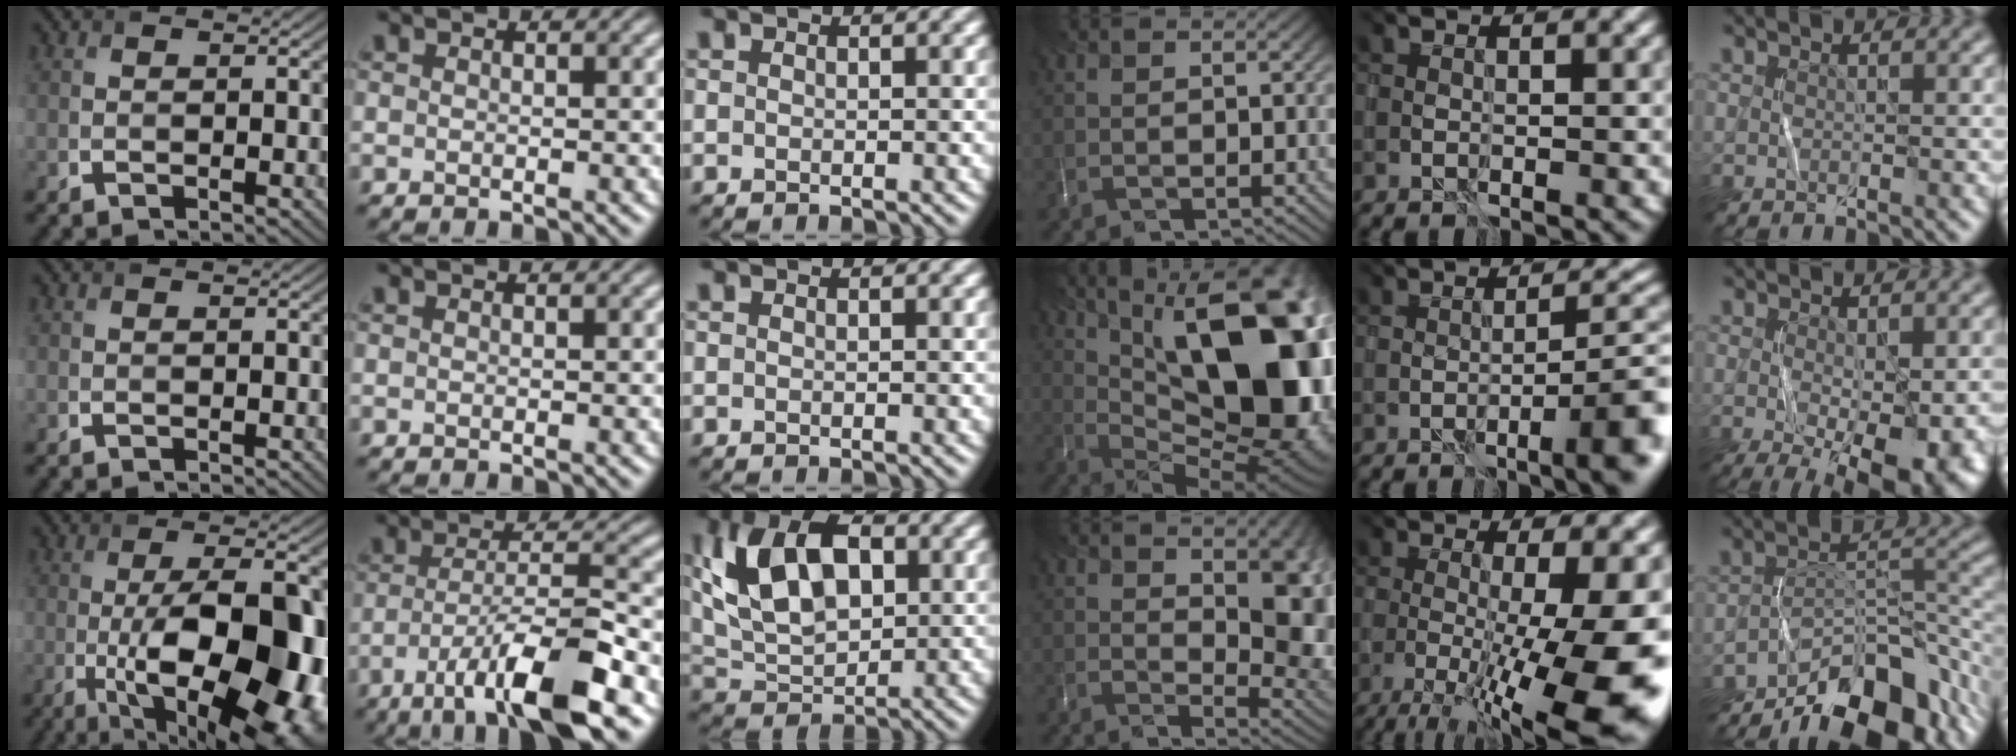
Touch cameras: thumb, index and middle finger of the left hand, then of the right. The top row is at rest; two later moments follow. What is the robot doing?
{"motion": "wrap", "object": "string"}